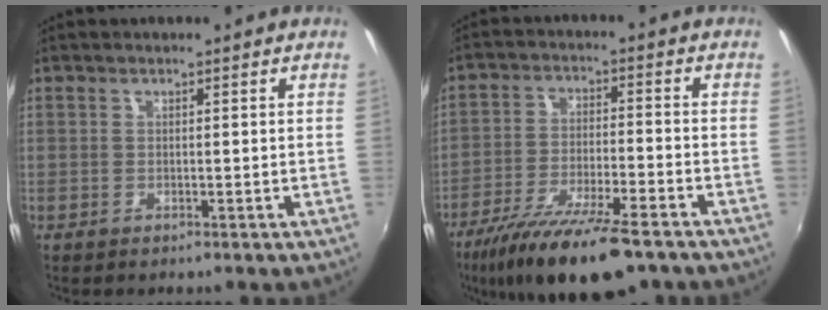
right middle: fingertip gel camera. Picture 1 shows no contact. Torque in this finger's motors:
{"motor_torque": [1.10, -1.03, 0.29, 0.11]}